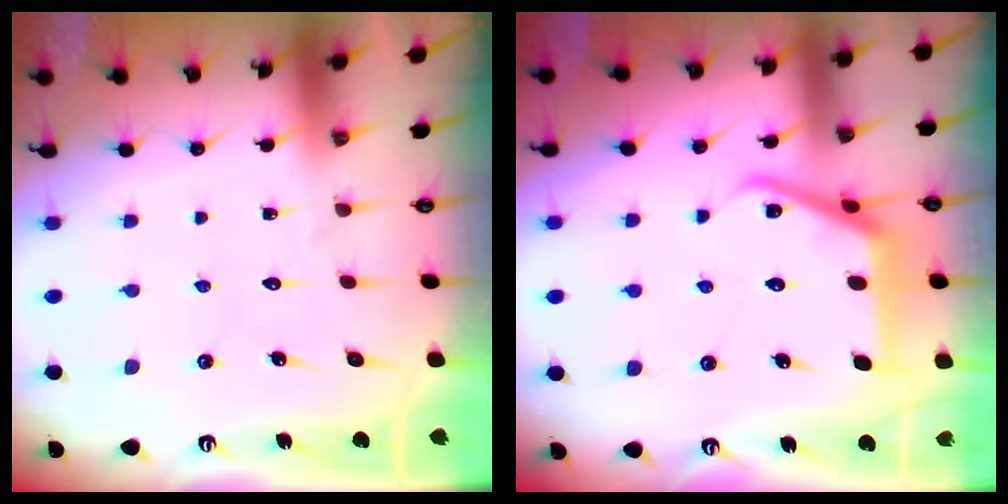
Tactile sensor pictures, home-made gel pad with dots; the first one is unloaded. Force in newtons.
{"total": 10.5, "press": 10.5, "slide": 0.3}